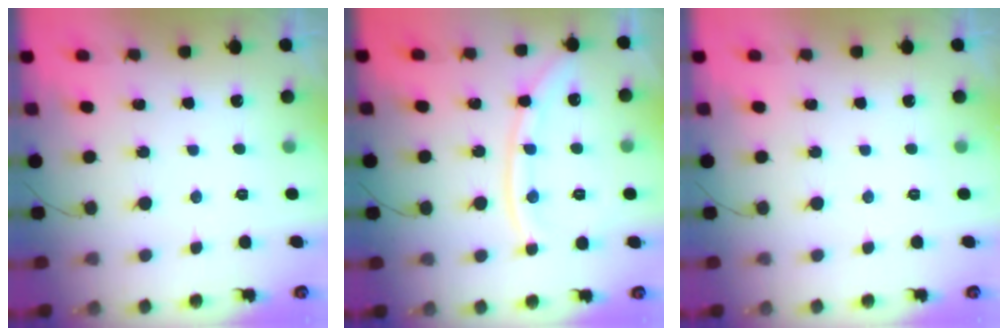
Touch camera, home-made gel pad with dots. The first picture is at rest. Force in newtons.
{"total": 11.8, "press": 11.7, "slide": 1.5}
{"total": 0.0}